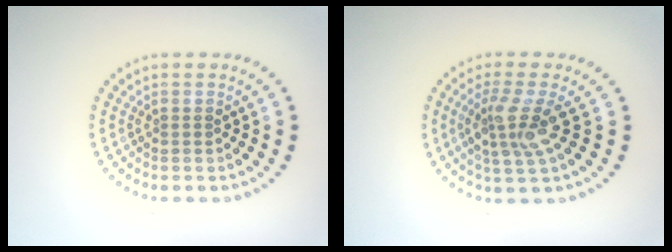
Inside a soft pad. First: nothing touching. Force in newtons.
{"total": 3.4, "press": 2.8, "slide": 1.8}